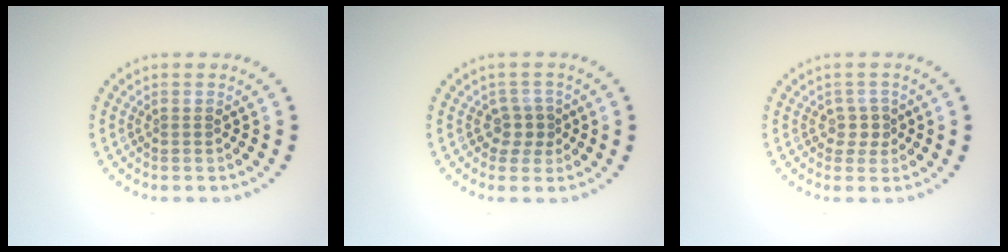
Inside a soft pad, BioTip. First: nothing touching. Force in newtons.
{"total": 1.9, "press": 1.6, "slide": 1.2}
{"total": 1.6, "press": 1.2, "slide": 1.0}